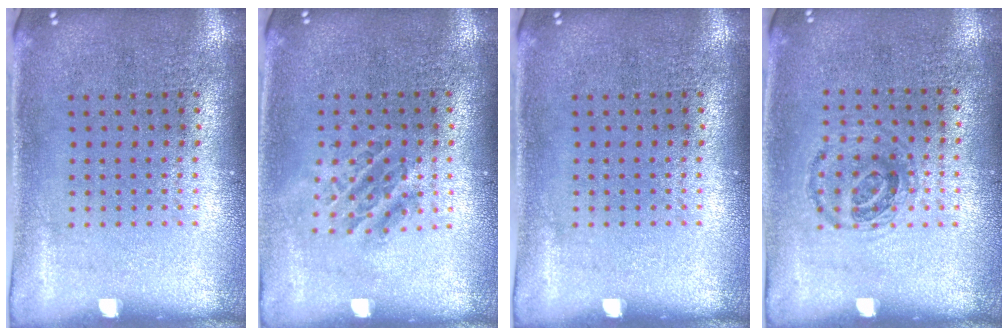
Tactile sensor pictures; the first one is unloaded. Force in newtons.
{"total": 1.1, "press": 1.0, "slide": 0.5}
{"total": 0.0}
{"total": 1.0, "press": 0.8, "slide": 0.5}